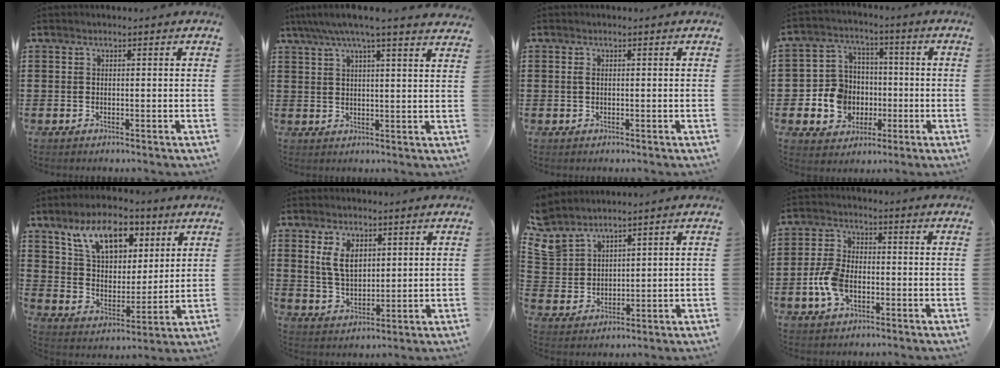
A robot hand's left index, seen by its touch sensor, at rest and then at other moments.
{"total": 5.4, "force": [4.4, -0.3, 3.2], "torque": [-0.075, -0.013, 0.074]}
{"total": 0.9, "force": [-0.1, 0.4, 0.8], "torque": [-0.023, -0.002, -0.004]}
{"total": 8.0, "force": [-1.2, 7.7, 2.0], "torque": [-0.077, 0.018, -0.015]}
{"total": 10.4, "force": [6.7, 5.5, 5.8], "torque": [-0.112, -0.011, 0.115]}
{"total": 5.6, "force": [2.2, 3.3, 4.0], "torque": [-0.090, 0.010, 0.039]}
{"total": 5.3, "force": [4.6, 2.4, 1.1], "torque": [-0.049, -0.015, 0.086]}
{"total": 6.9, "force": [-1.8, 4.0, 5.3], "torque": [-0.131, -0.001, -0.041]}